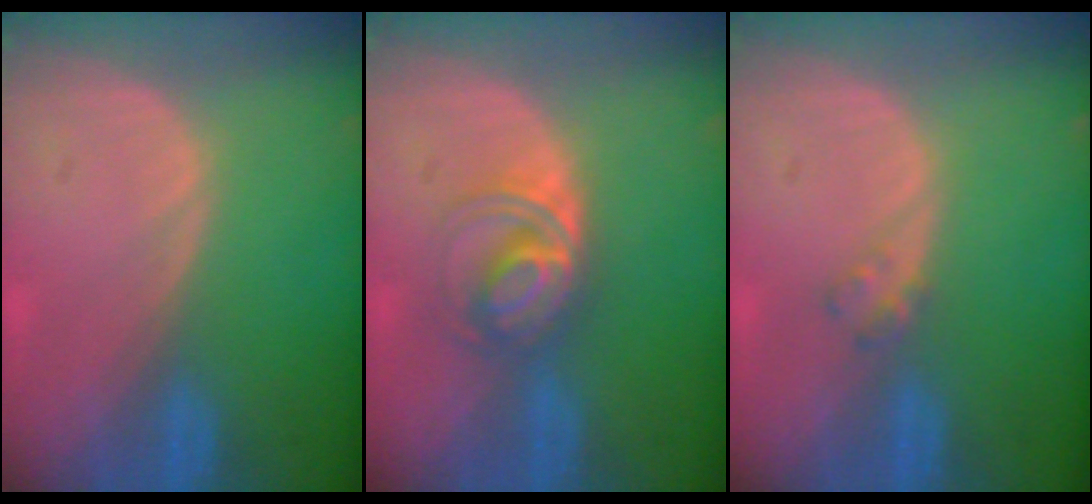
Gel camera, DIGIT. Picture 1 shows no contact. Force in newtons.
{"total": 5.6, "press": 5.3, "slide": 1.7}
{"total": 1.6, "press": 1.6, "slide": 0.2}